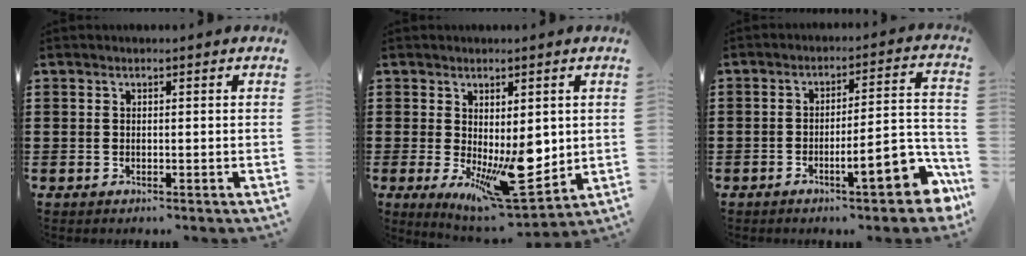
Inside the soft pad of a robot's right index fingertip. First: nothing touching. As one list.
[{"total": 10.6, "force": [-0.6, 4.6, 9.6], "torque": [-0.137, -0.015, 0.002]}, {"total": 9.6, "force": [-4.8, 2.1, 8.0], "torque": [-0.105, -0.008, -0.085]}]